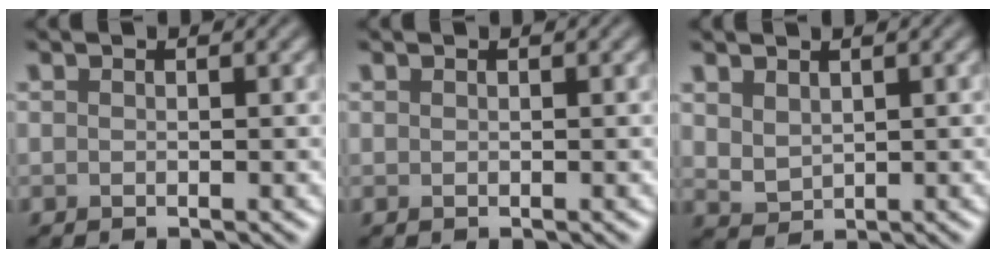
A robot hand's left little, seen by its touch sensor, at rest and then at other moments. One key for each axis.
{"total": 0.0}
{"total": 1.9, "fx": 1.1, "fy": 1.2, "fz": 0.9, "tx": -0.023, "ty": -0.005, "tz": 0.029}